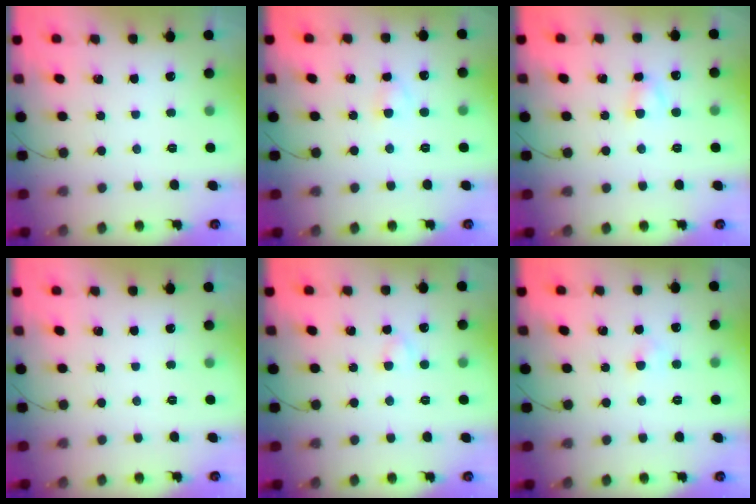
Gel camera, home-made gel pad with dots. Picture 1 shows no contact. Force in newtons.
{"total": 2.4, "press": 2.2, "slide": 1.1}
{"total": 3.4, "press": 3.1, "slide": 1.3}
{"total": 0.0}
{"total": 2.1, "press": 1.9, "slide": 0.9}
{"total": 2.8, "press": 2.6, "slide": 1.0}